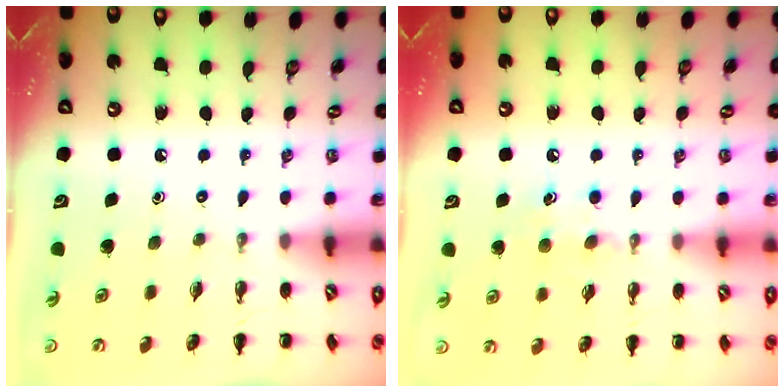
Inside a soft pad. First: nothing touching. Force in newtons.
{"total": 6.8, "press": 6.6, "slide": 1.6}